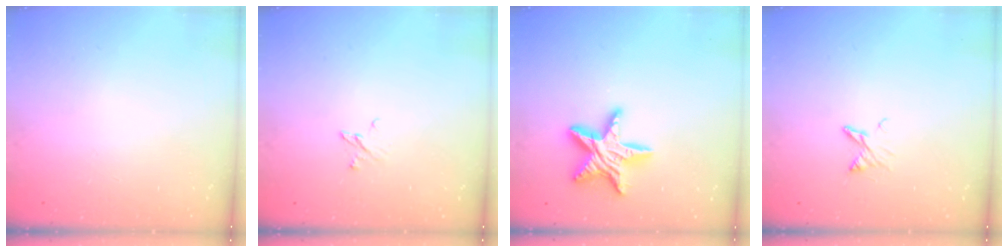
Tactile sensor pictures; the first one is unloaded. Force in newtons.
{"total": 2.7, "press": 2.7, "slide": 0.4}
{"total": 14.0, "press": 13.9, "slide": 0.7}
{"total": 3.6, "press": 3.6, "slide": 0.4}